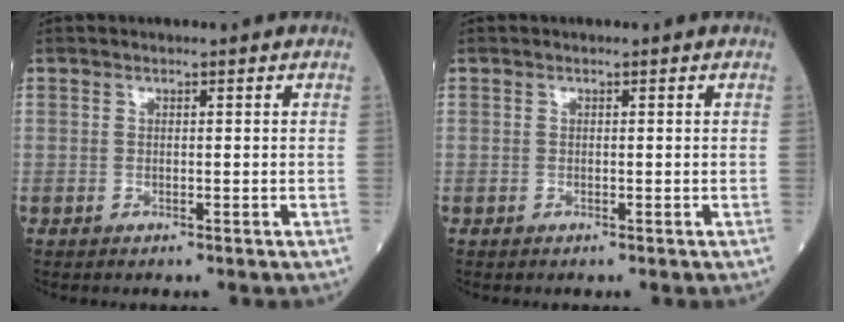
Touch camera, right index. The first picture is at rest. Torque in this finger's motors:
{"motor_torque": [0.00, 0.00, -0.01, -0.01]}